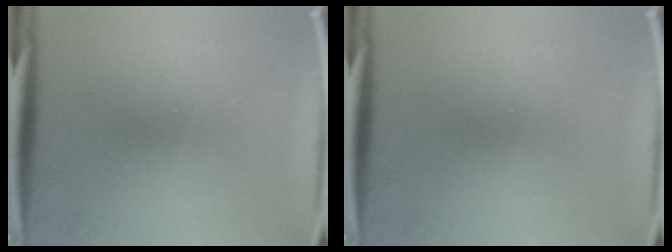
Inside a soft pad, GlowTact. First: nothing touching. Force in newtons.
{"total": 0.0}